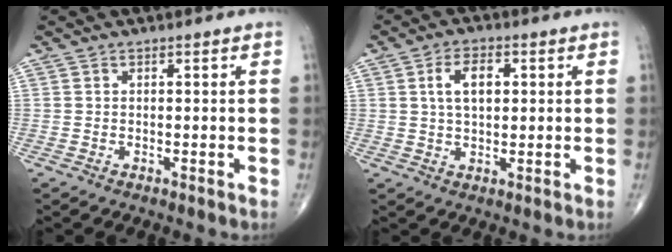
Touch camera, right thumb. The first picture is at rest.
{"total": 6.5, "force": [1.5, 3.7, 5.1], "torque": [-0.084, 0.005, 0.025]}